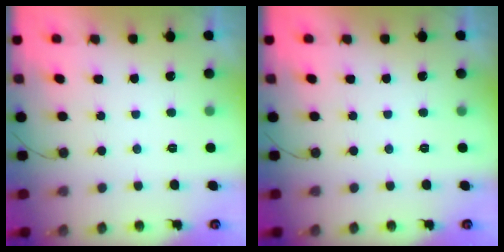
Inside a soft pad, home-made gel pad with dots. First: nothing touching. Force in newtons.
{"total": 0.0}